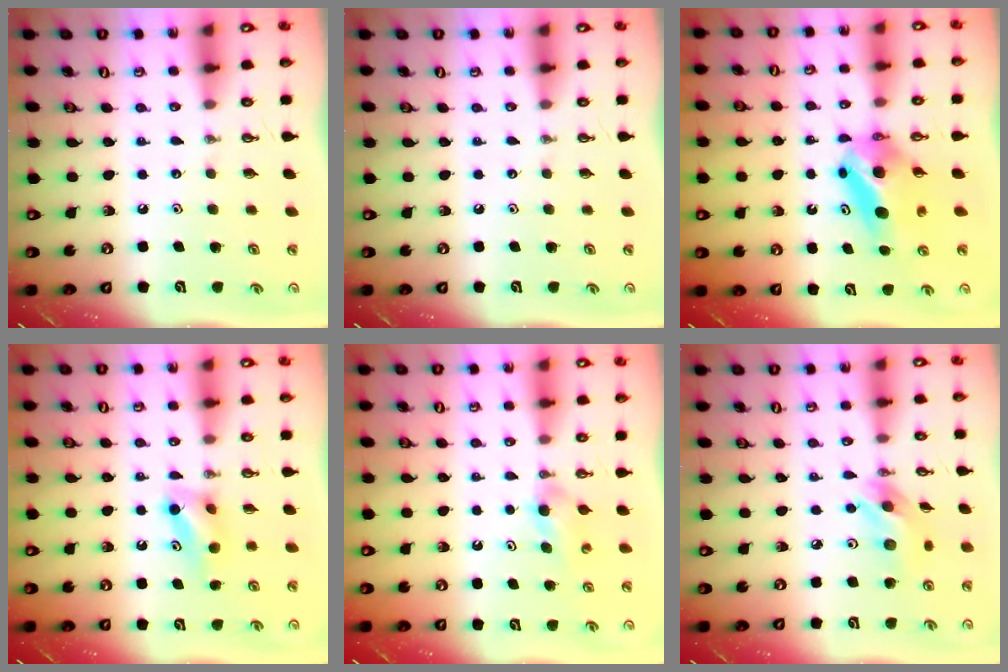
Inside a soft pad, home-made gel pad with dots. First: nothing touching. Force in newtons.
{"total": 0.0}
{"total": 6.7, "press": 5.9, "slide": 3.1}
{"total": 6.2, "press": 6.2, "slide": 0.8}
{"total": 3.1, "press": 3.1, "slide": 0.3}
{"total": 11.5, "press": 11.5, "slide": 0.8}